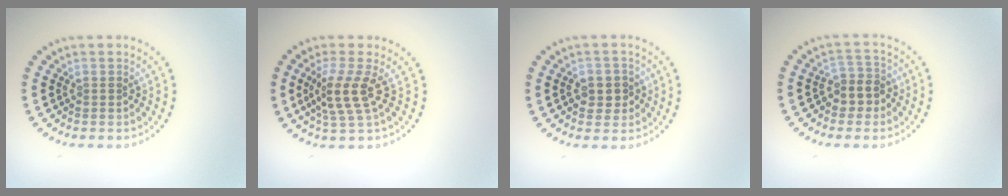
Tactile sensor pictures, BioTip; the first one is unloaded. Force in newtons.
{"total": 3.3, "press": 2.8, "slide": 1.7}
{"total": 1.9, "press": 1.8, "slide": 0.2}
{"total": 2.6, "press": 2.2, "slide": 1.3}